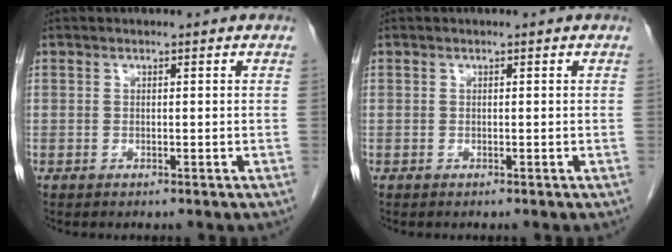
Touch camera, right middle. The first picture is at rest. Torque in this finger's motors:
{"motor_torque": [0.24, 0.16, 0.04, 0.01]}